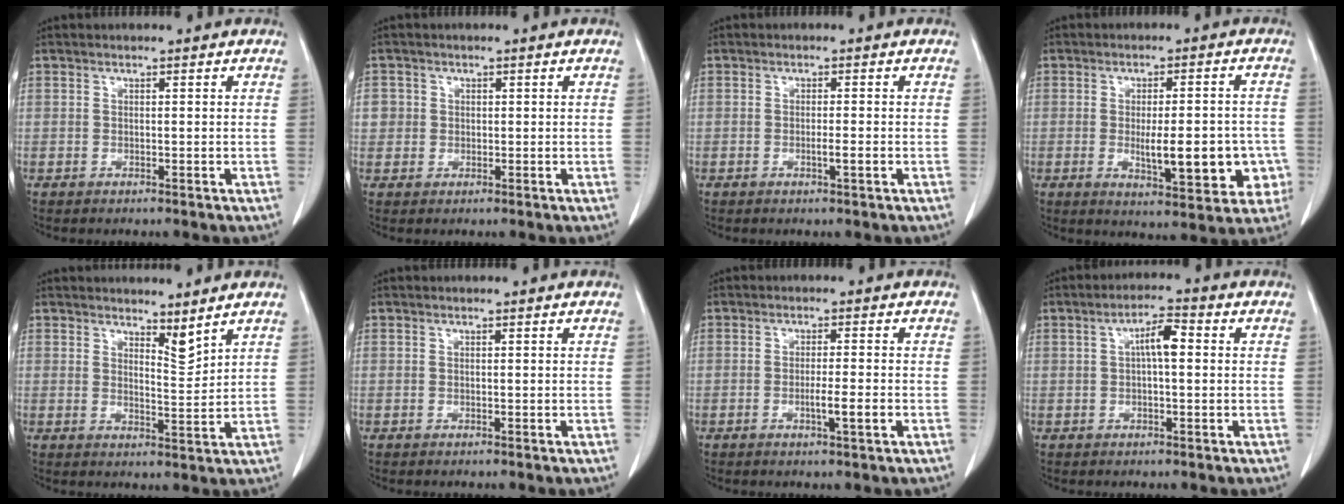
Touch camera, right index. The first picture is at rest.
{"total": 2.5, "force": [0.3, 2.4, 0.2], "torque": [0.013, 0.005, 0.005]}
{"total": 1.6, "force": [-0.5, 0.0, 1.5], "torque": [-0.027, -0.001, -0.008]}
{"total": 11.3, "force": [-2.4, 3.5, 10.5], "torque": [-0.133, 0.005, -0.020]}
{"total": 3.3, "force": [2.8, 0.4, 1.6], "torque": [-0.029, -0.018, 0.053]}
{"total": 0.0}
{"total": 3.4, "force": [-1.1, -0.1, 3.2], "torque": [-0.052, -0.003, -0.017]}
{"total": 4.5, "force": [0.6, 1.1, 4.3], "torque": [-0.074, 0.014, 0.006]}